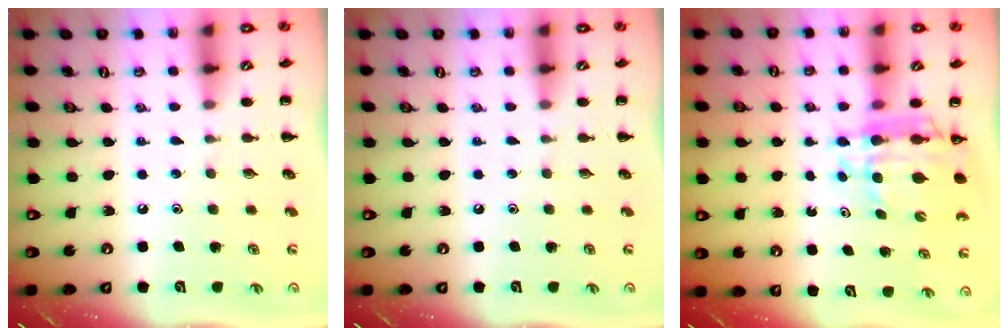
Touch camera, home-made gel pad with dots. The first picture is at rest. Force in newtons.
{"total": 0.0}
{"total": 9.2, "press": 8.6, "slide": 3.2}